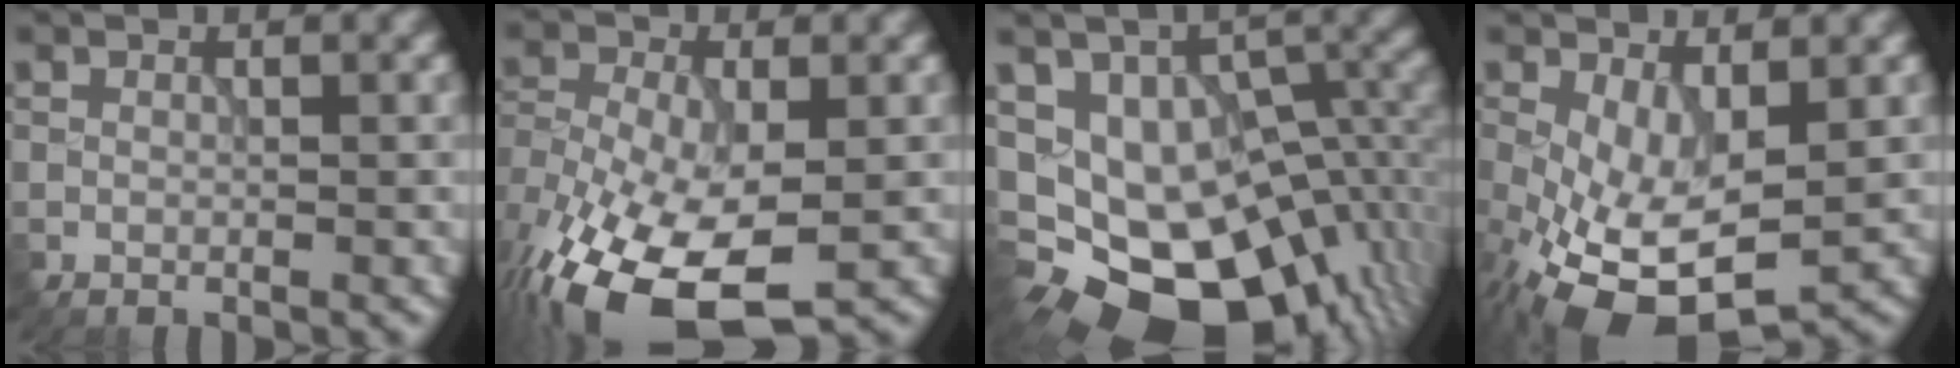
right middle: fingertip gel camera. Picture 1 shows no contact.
{"total": 13.2, "force": [-6.3, 6.9, 9.3], "torque": [-0.191, -0.036, -0.102]}
{"total": 16.0, "force": [-4.8, 10.1, 11.5], "torque": [-0.169, -0.011, -0.053]}
{"total": 9.7, "force": [-3.0, 4.4, 8.0], "torque": [-0.174, -0.027, -0.040]}